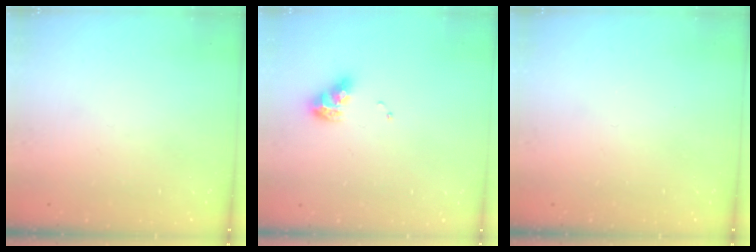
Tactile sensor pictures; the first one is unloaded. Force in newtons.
{"total": 10.1, "press": 10.1, "slide": 1.0}
{"total": 0.0}